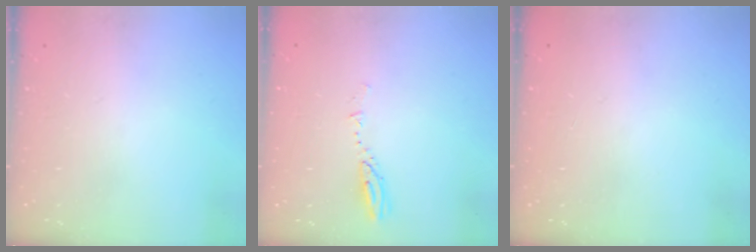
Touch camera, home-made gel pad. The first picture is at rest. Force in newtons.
{"total": 3.2, "press": 3.2, "slide": 0.3}
{"total": 0.0}